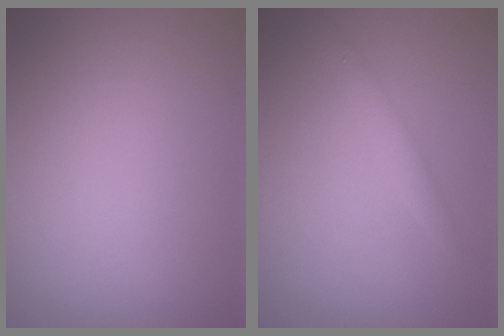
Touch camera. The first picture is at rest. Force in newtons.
{"total": 1.5, "press": 1.4, "slide": 0.1}